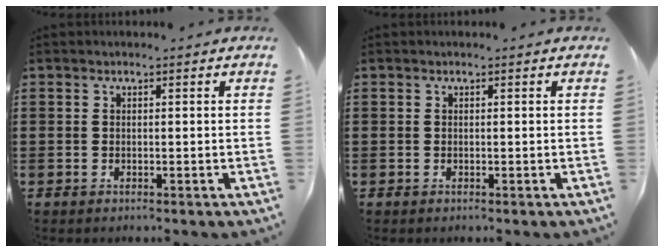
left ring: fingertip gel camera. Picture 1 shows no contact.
{"total": 0.0}